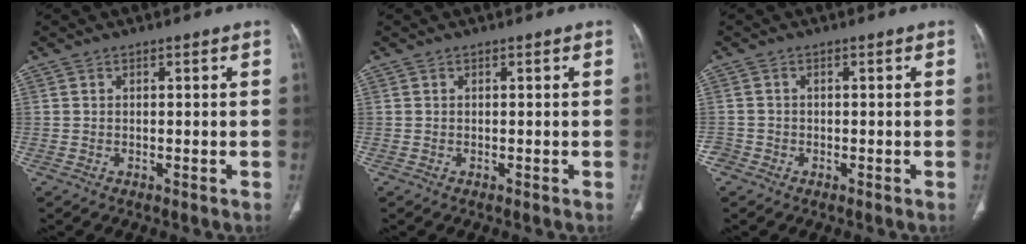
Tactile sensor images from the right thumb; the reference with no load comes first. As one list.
[{"total": 0.0}, {"total": 1.9, "force": [-1.1, 1.5, 0.0], "torque": [0.001, 0.008, -0.026]}]